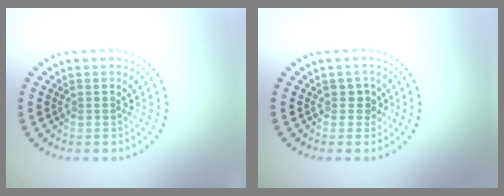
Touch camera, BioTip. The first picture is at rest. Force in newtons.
{"total": 1.4, "press": 1.2, "slide": 0.7}